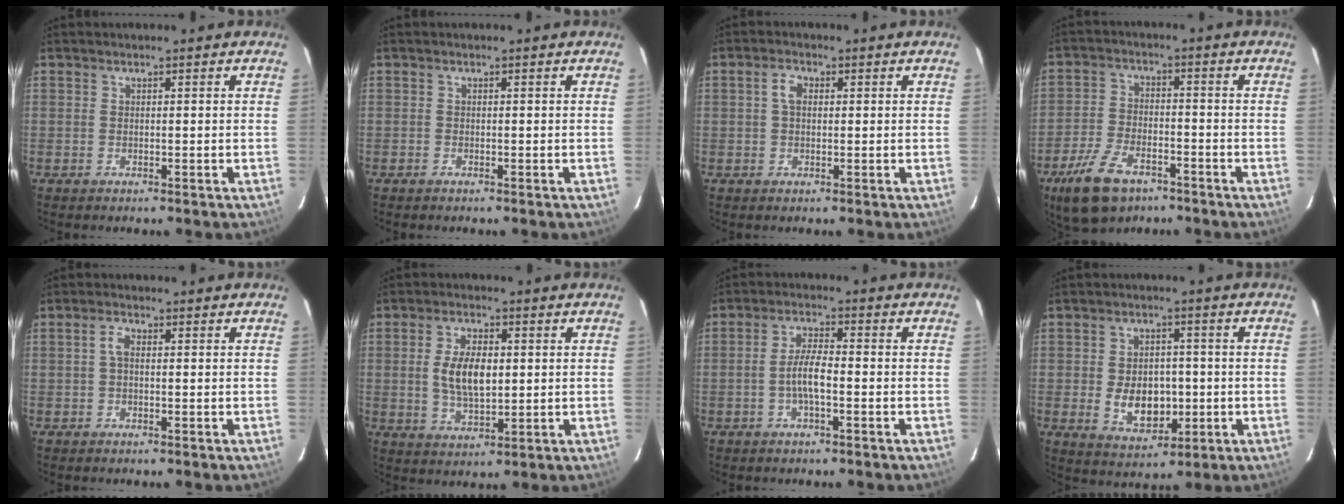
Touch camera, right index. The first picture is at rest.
{"total": 0.0}
{"total": 2.6, "force": [0.5, 1.6, 2.0], "torque": [-0.039, 0.009, 0.009]}
{"total": 11.4, "force": [-7.3, 5.8, 6.7], "torque": [-0.159, -0.009, -0.132]}
{"total": 1.9, "force": [0.1, 1.0, 1.6], "torque": [-0.036, 0.008, 0.001]}
{"total": 8.2, "force": [0.7, 4.0, 7.2], "torque": [-0.140, 0.003, 0.017]}
{"total": 4.8, "force": [-1.5, 1.1, 4.5], "torque": [-0.090, 0.005, -0.029]}
{"total": 9.4, "force": [-1.7, 6.2, 6.9], "torque": [-0.136, -0.003, -0.012]}